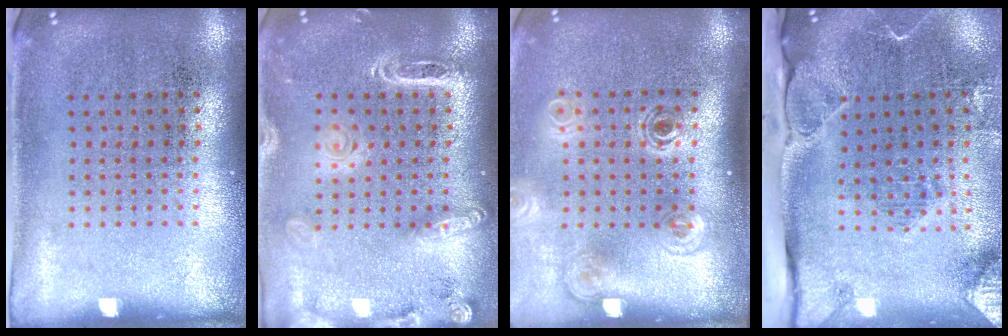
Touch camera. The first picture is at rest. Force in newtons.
{"total": 1.9, "press": 1.8, "slide": 0.7}
{"total": 1.8, "press": 1.2, "slide": 1.4}
{"total": 2.7, "press": 2.2, "slide": 1.6}